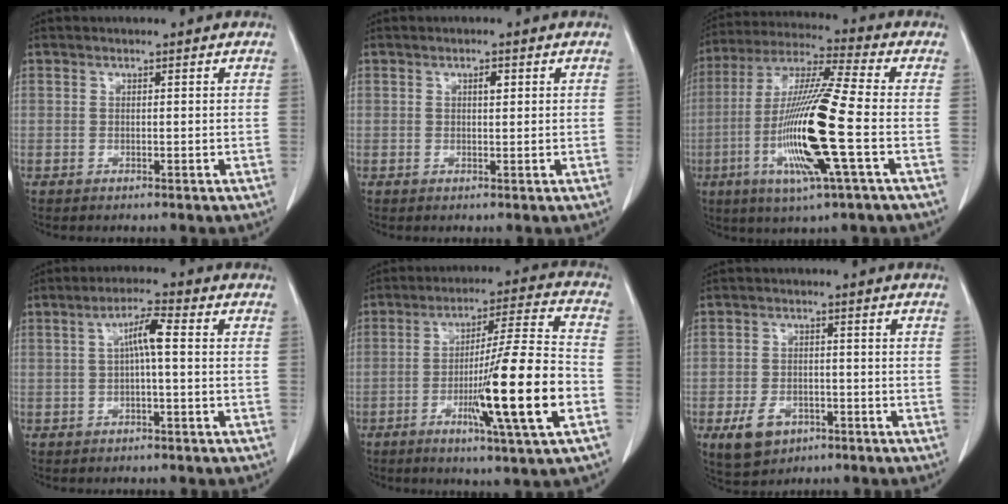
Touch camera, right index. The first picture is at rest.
{"total": 1.2, "force": [0.5, 0.5, 1.0], "torque": [-0.016, 0.002, 0.006]}
{"total": 17.2, "force": [-4.1, 0.1, 16.7], "torque": [-0.341, -0.013, -0.086]}
{"total": 4.4, "force": [0.4, 0.3, 4.4], "torque": [-0.080, 0.015, 0.006]}
{"total": 16.7, "force": [-5.2, -0.5, 15.9], "torque": [-0.261, -0.009, -0.086]}
{"total": 5.8, "force": [-2.9, 4.0, 2.9], "torque": [-0.054, 0.001, -0.040]}